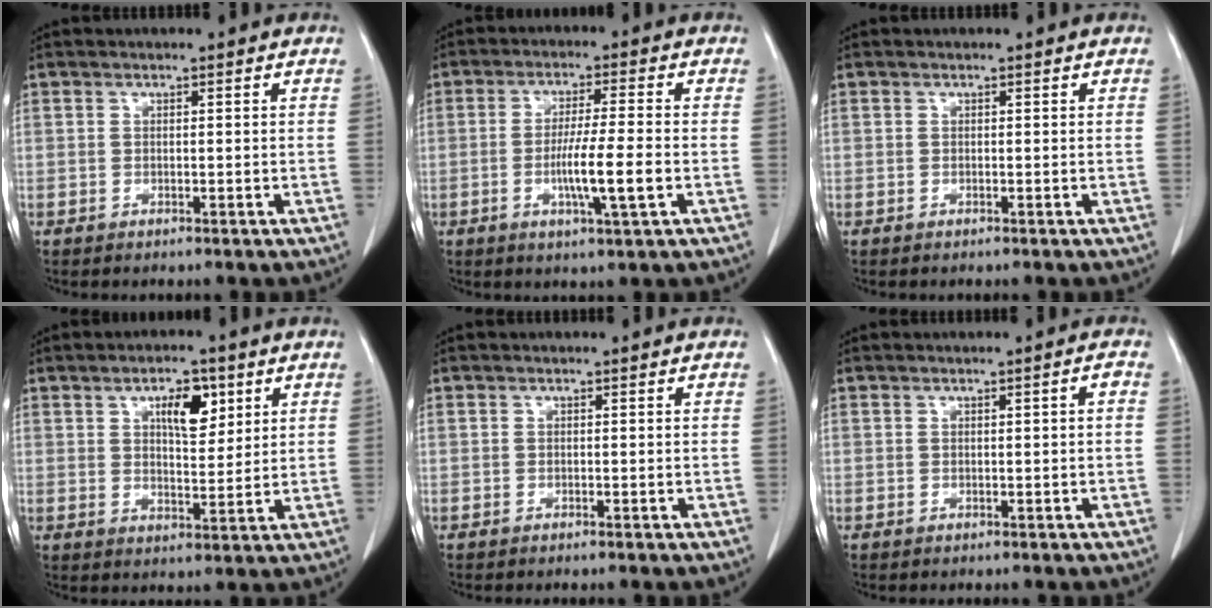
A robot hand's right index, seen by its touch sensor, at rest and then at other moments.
{"total": 7.8, "force": [-2.0, -0.1, 7.5], "torque": [-0.134, -0.011, -0.036]}
{"total": 0.0}
{"total": 6.3, "force": [2.9, 2.5, 5.0], "torque": [-0.083, 0.003, 0.050]}
{"total": 0.0}
{"total": 0.9, "force": [0.0, 0.0, 0.9], "torque": [-0.013, 0.002, 0.002]}